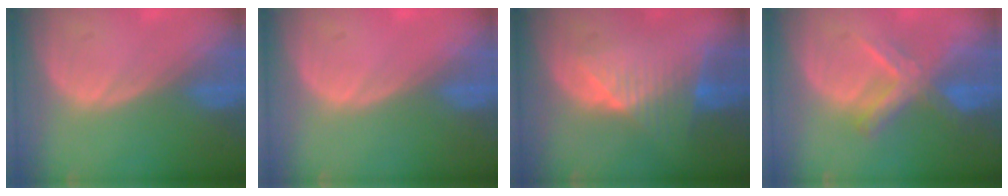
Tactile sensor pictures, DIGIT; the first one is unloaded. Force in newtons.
{"total": 0.6, "press": 0.1, "slide": 0.6}
{"total": 8.0, "press": 6.9, "slide": 4.0}
{"total": 6.6, "press": 6.2, "slide": 2.3}